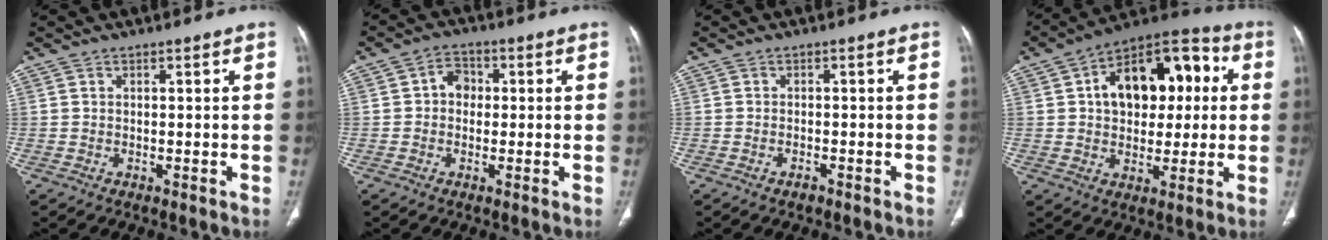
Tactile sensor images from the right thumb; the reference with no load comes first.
{"total": 4.3, "force": [0.2, 3.6, 2.4], "torque": [-0.016, 0.013, -0.005]}
{"total": 1.2, "force": [-0.9, 0.5, 0.6], "torque": [-0.013, 0.004, -0.015]}
{"total": 18.8, "force": [3.4, 11.8, 14.3], "torque": [-0.168, 0.031, 0.047]}